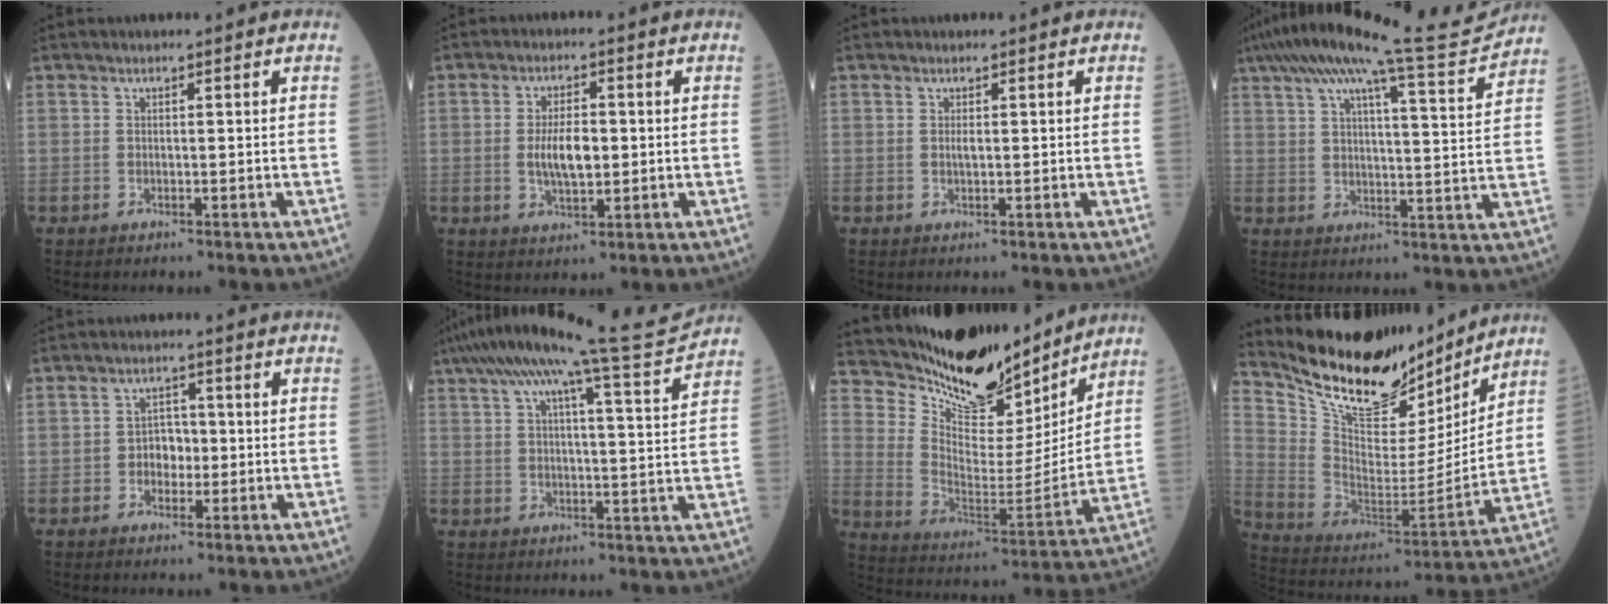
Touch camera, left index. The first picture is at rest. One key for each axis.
{"total": 5.6, "fx": -0.2, "fy": 2.2, "fz": 5.2, "tx": -0.106, "ty": 0.001, "tz": -0.001}
{"total": 0.7, "fx": 0.2, "fy": 0.2, "fz": 0.6, "tx": -0.017, "ty": -0.002, "tz": 0.003}
{"total": 16.3, "fx": 14.3, "fy": -0.8, "fz": 7.7, "tx": -0.131, "ty": -0.007, "tz": 0.200}
{"total": 3.2, "fx": -0.6, "fy": 2.3, "fz": 2.2, "tx": -0.031, "ty": 0.009, "tz": -0.012}
{"total": 14.5, "fx": 12.5, "fy": -2.1, "fz": 7.0, "tx": -0.118, "ty": -0.015, "tz": 0.173}
{"total": 15.8, "fx": 14.6, "fy": 3.9, "fz": 4.7, "tx": -0.099, "ty": -0.028, "tz": 0.244}
{"total": 20.0, "fx": 17.8, "fy": 5.3, "fz": 7.4, "tx": -0.144, "ty": -0.027, "tz": 0.298}